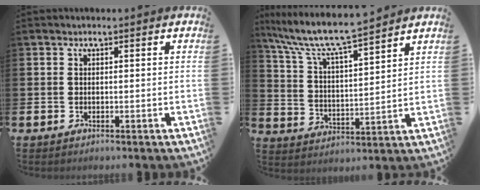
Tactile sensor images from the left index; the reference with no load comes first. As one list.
[{"total": 8.8, "force": [8.1, 0.7, 3.4], "torque": [-0.105, -0.052, 0.139]}]